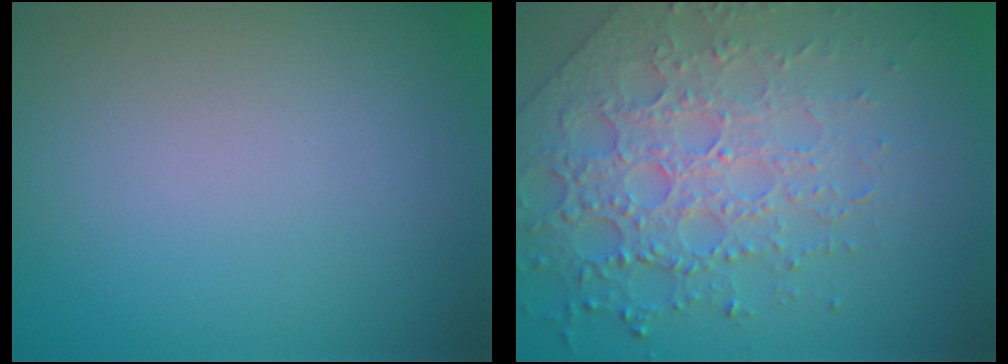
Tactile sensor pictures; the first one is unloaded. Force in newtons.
{"total": 7.6, "press": 5.5, "slide": 5.2}